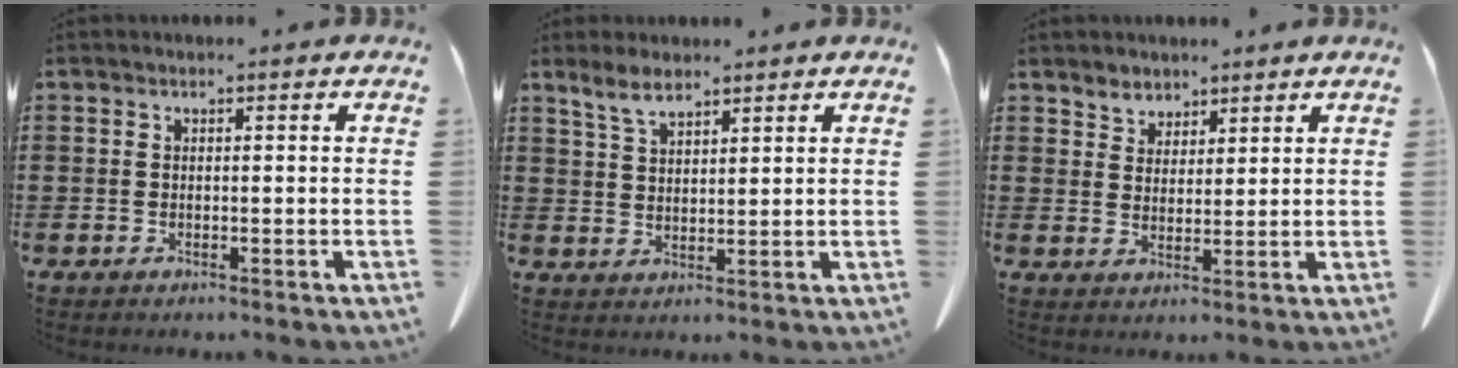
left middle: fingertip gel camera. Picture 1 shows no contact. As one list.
[{"total": 3.9, "force": [2.9, 1.4, 2.2], "torque": [-0.052, 0.000, 0.055]}, {"total": 3.3, "force": [2.9, 1.5, -0.3], "torque": [-0.007, -0.003, 0.057]}]